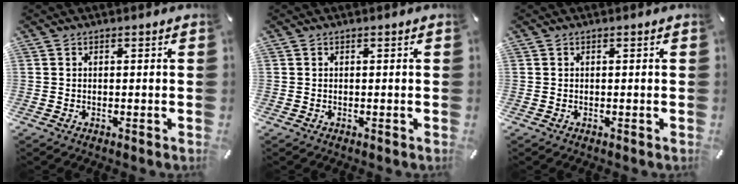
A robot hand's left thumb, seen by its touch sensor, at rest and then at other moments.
{"total": 0.0}
{"total": 0.0}